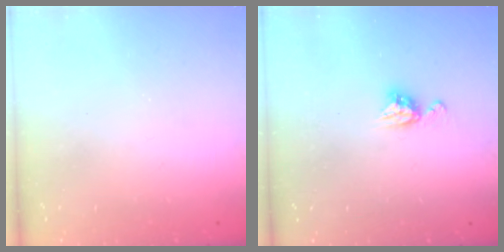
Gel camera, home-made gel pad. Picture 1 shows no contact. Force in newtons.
{"total": 6.0, "press": 6.0, "slide": 0.4}